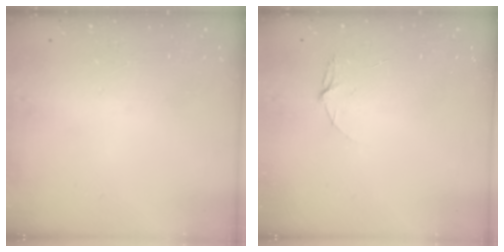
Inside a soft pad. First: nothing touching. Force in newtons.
{"total": 4.0, "press": 4.0, "slide": 0.5}